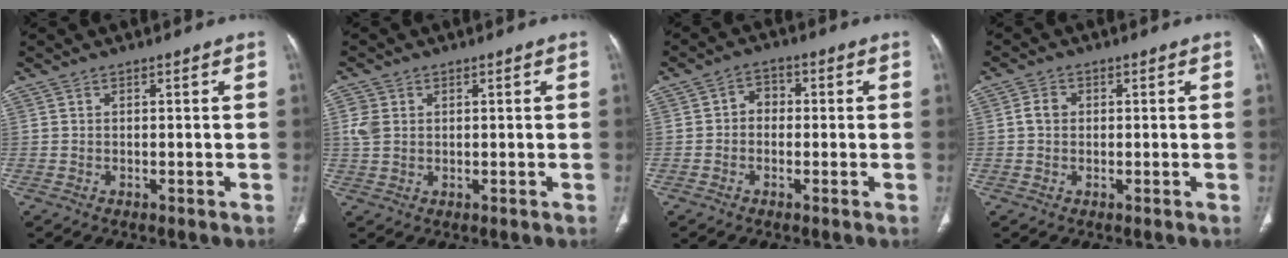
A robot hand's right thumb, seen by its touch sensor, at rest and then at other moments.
{"total": 3.5, "force": [0.7, 2.8, 2.0], "torque": [-0.040, 0.003, 0.017]}
{"total": 3.5, "force": [-0.3, 3.0, 1.9], "torque": [-0.009, 0.017, -0.016]}
{"total": 2.5, "force": [0.2, 2.1, 1.4], "torque": [-0.022, 0.006, 0.000]}